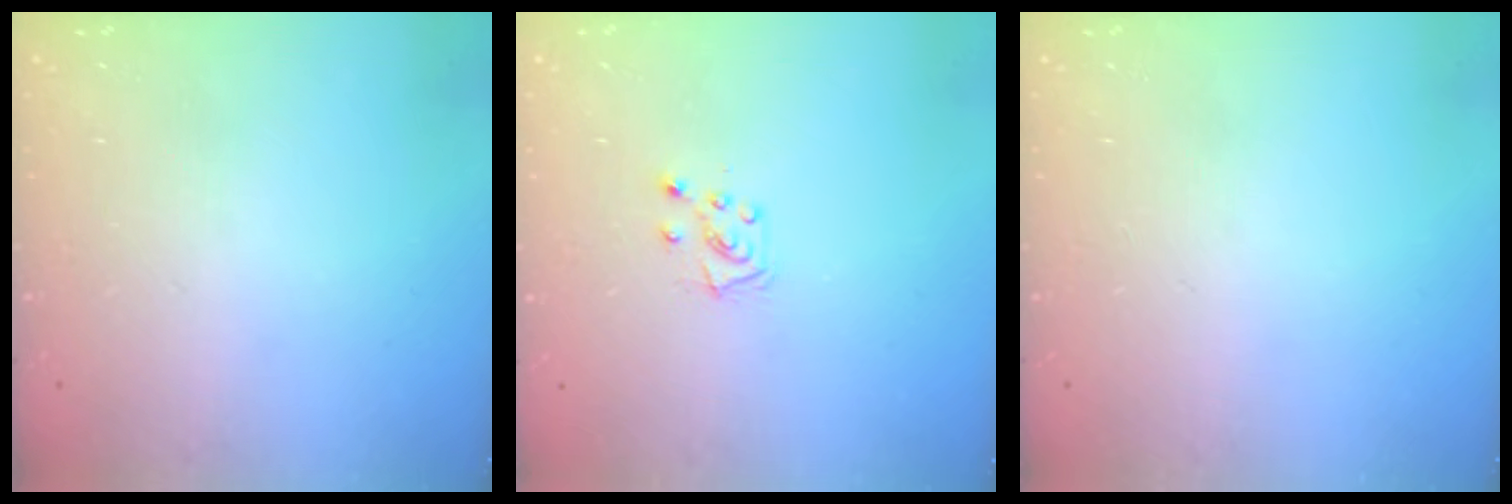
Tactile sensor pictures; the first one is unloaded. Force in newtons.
{"total": 5.4, "press": 5.4, "slide": 0.6}
{"total": 0.0}